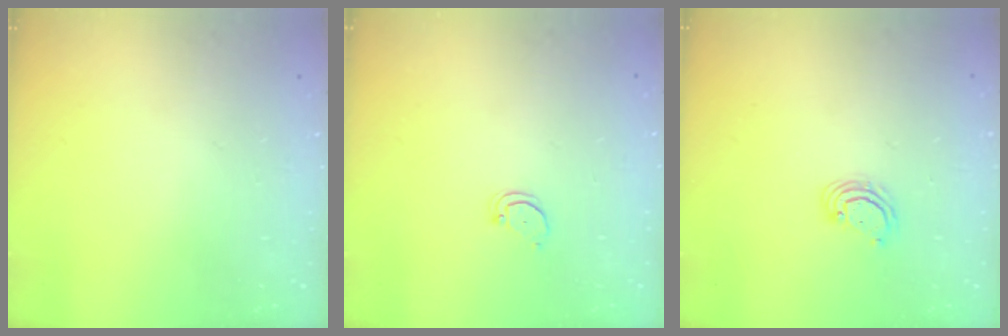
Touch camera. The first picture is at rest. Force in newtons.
{"total": 2.5, "press": 2.5, "slide": 0.2}
{"total": 3.0, "press": 2.9, "slide": 0.3}